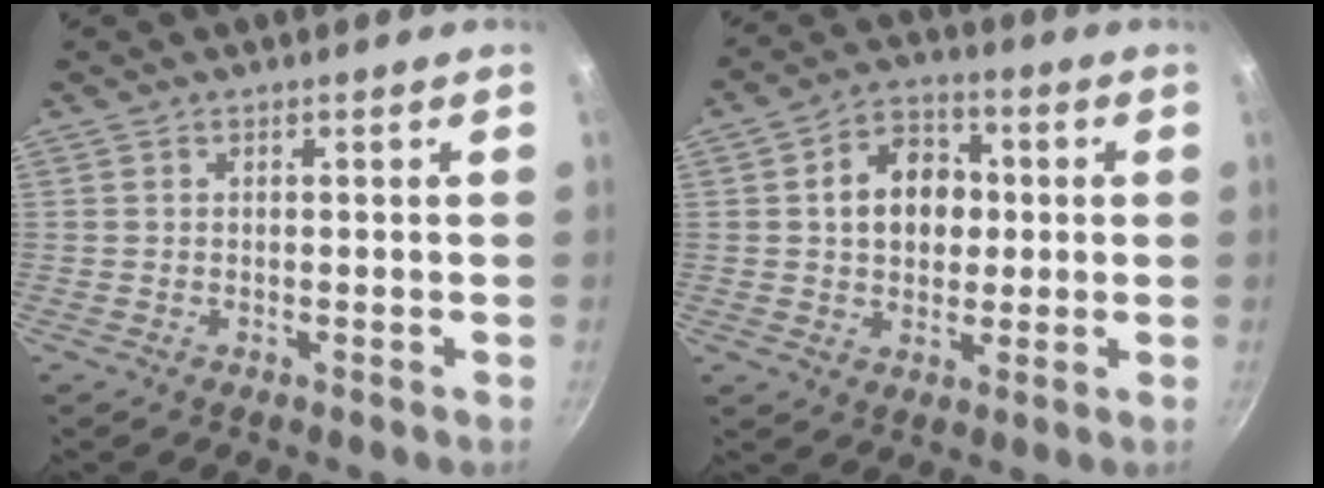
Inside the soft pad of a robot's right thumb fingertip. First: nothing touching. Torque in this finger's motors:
{"motor_torque": [-0.30, 0.79, 0.20, 0.38, 0.10]}